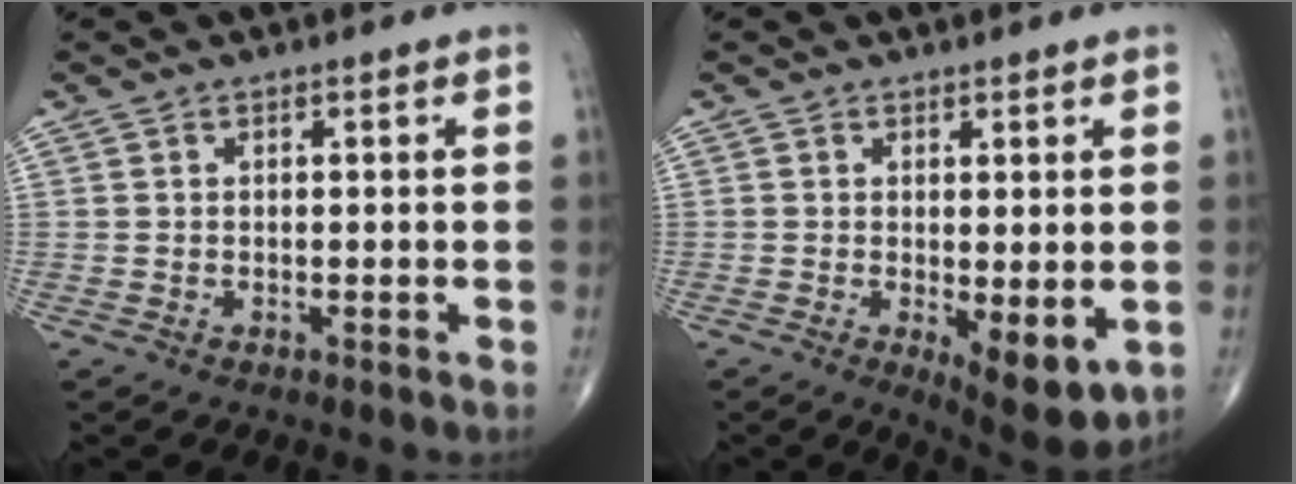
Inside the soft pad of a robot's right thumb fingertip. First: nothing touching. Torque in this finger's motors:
{"motor_torque": [-0.20, 0.57, 0.05, -0.14, 0.01]}